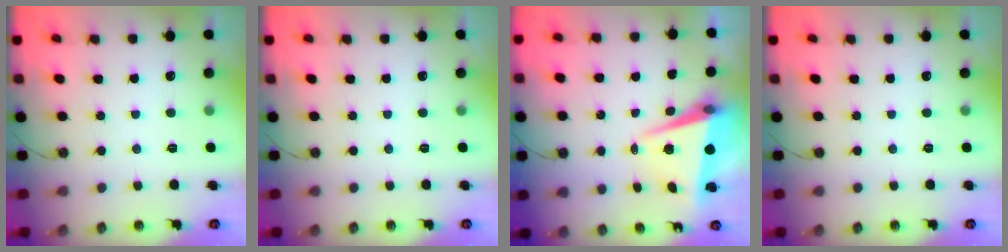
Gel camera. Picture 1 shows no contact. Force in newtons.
{"total": 0.0}
{"total": 6.8, "press": 6.4, "slide": 2.5}
{"total": 0.0}